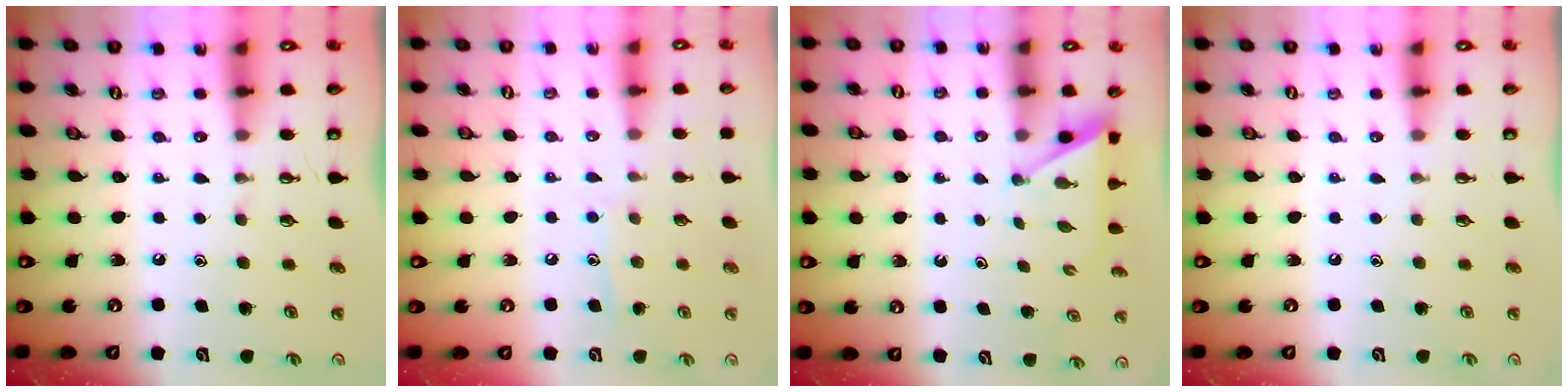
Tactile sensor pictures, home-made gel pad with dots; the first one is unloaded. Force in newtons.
{"total": 6.3, "press": 6.3, "slide": 0.5}
{"total": 2.9, "press": 2.9, "slide": 0.2}
{"total": 0.0}